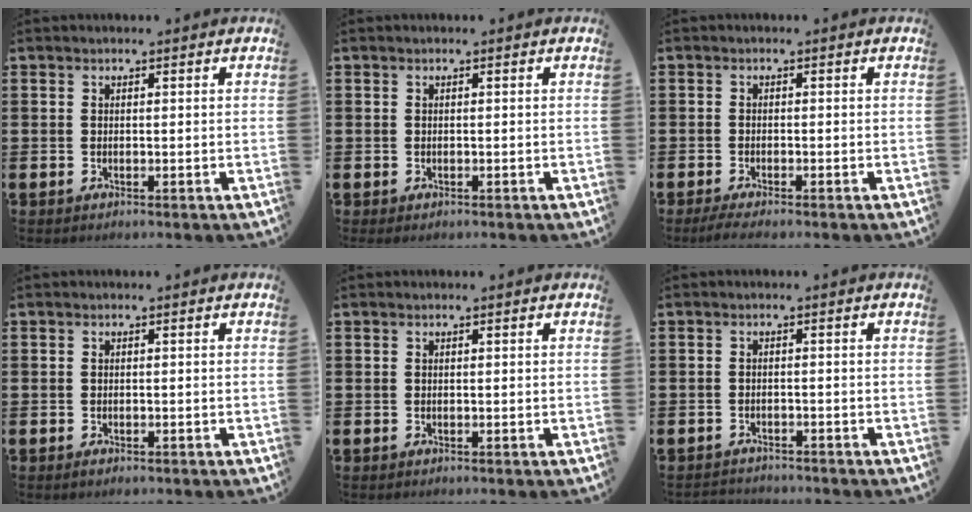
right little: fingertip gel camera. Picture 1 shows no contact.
{"total": 0.0}
{"total": 1.4, "force": [-1.0, 0.1, 1.1], "torque": [-0.018, -0.001, -0.019]}
{"total": 0.6, "force": [-0.4, 0.3, 0.4], "torque": [0.000, -0.003, -0.009]}
{"total": 0.0}
{"total": 1.3, "force": [-1.3, 0.1, -0.2], "torque": [0.000, 0.004, -0.028]}